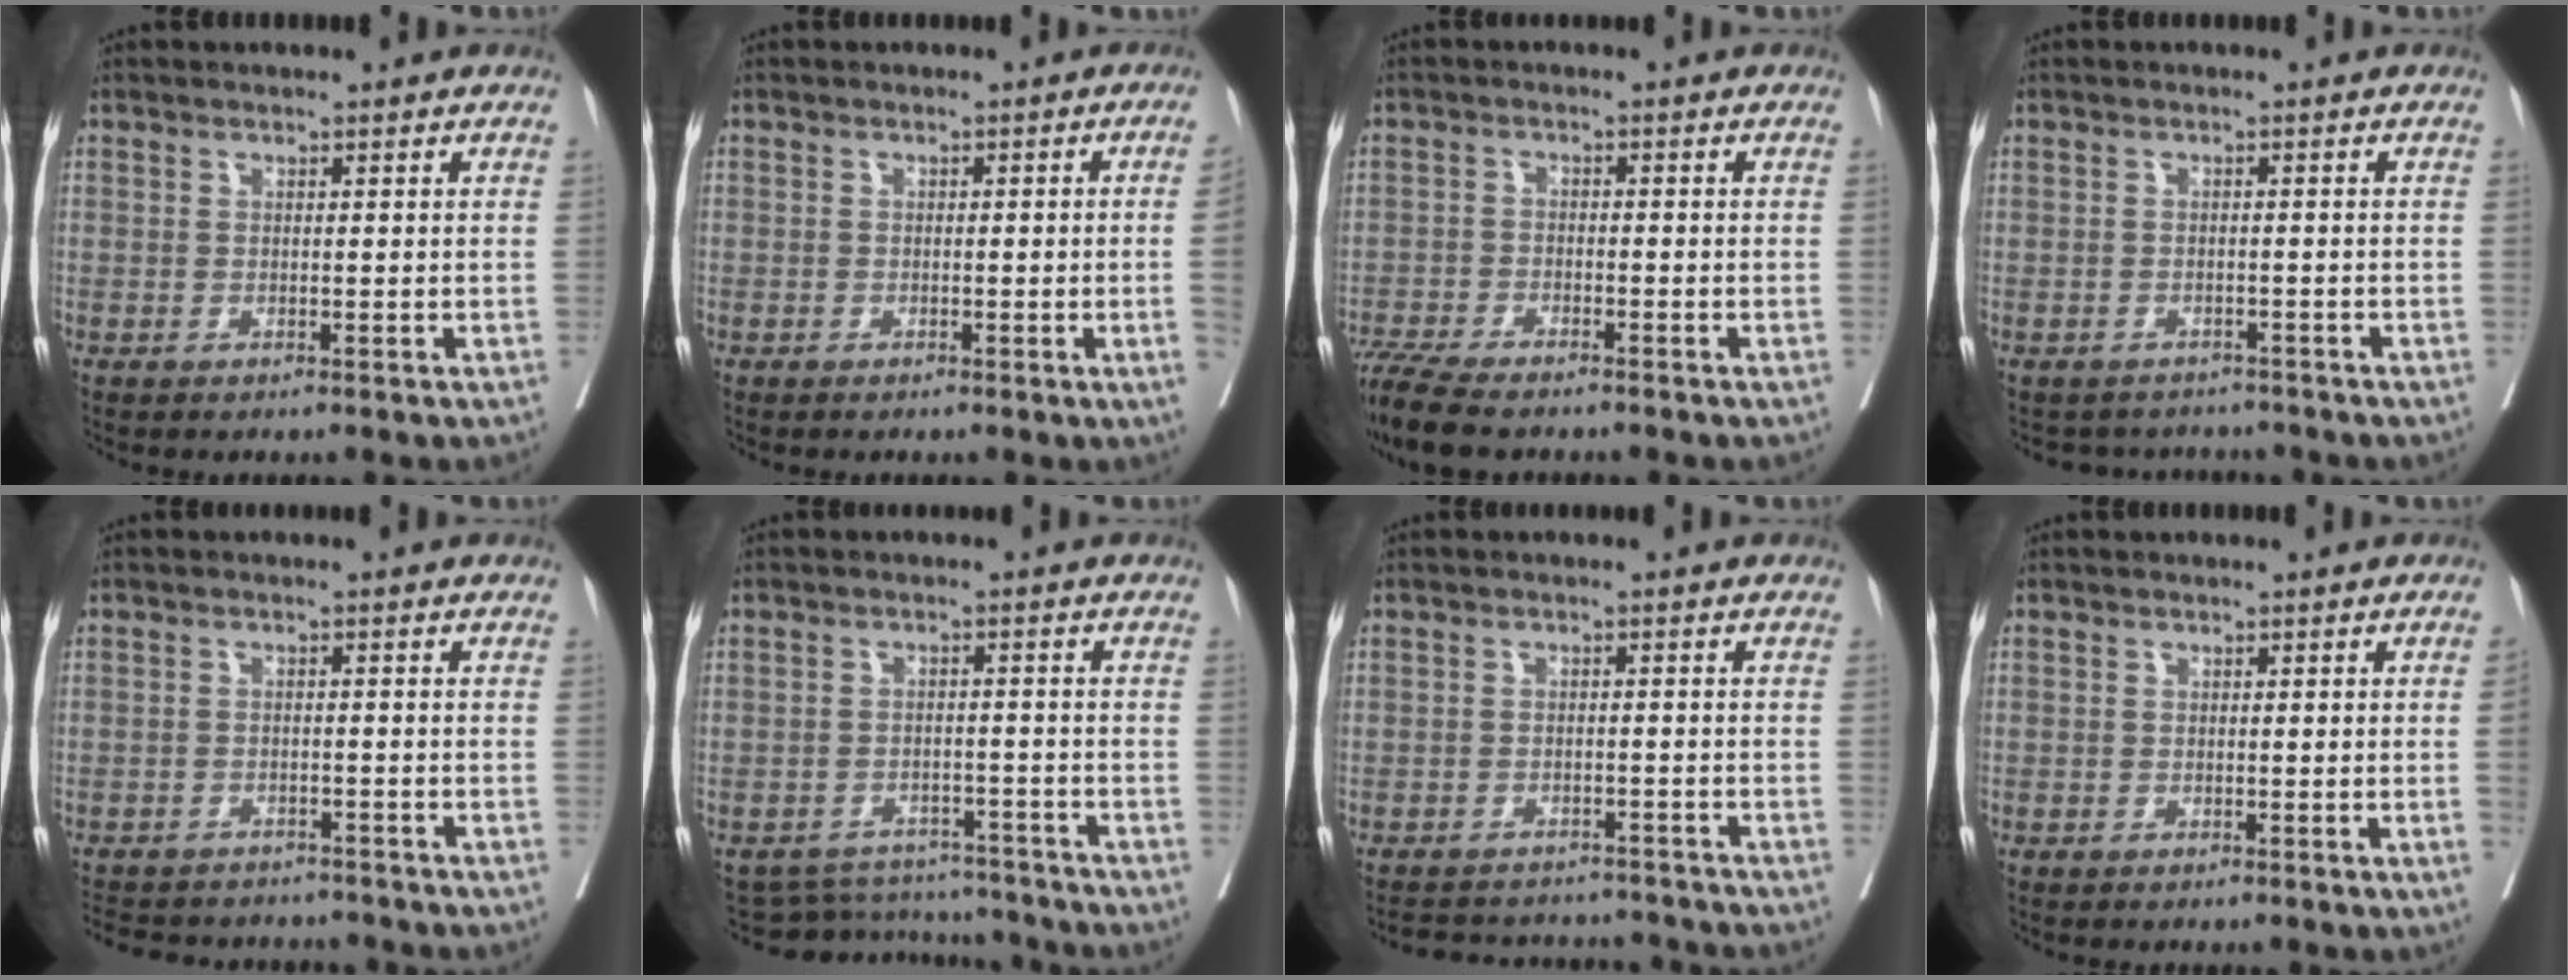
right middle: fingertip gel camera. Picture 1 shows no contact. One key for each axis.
{"total": 3.0, "fx": -0.6, "fy": -0.7, "fz": 2.9, "tx": -0.040, "ty": 0.001, "tz": -0.006}
{"total": 8.7, "fx": -7.4, "fy": 1.7, "fz": 4.4, "tx": -0.077, "ty": -0.021, "tz": -0.128}
{"total": 4.5, "fx": -4.3, "fy": 1.4, "fz": -0.4, "tx": 0.008, "ty": 0.009, "tz": -0.055}
{"total": 12.2, "fx": -11.2, "fy": 3.8, "fz": 3.2, "tx": -0.067, "ty": 0.008, "tz": -0.143}
{"total": 9.1, "fx": -8.8, "fy": 2.1, "fz": -0.5, "tx": 0.010, "ty": 0.018, "tz": -0.117}
{"total": 10.7, "fx": -10.2, "fy": 2.7, "fz": 1.8, "tx": -0.036, "ty": 0.016, "tz": -0.129}
{"total": 0.9, "fx": -0.2, "fy": -0.2, "fz": 0.8, "tx": -0.014, "ty": 0.001, "tz": -0.003}